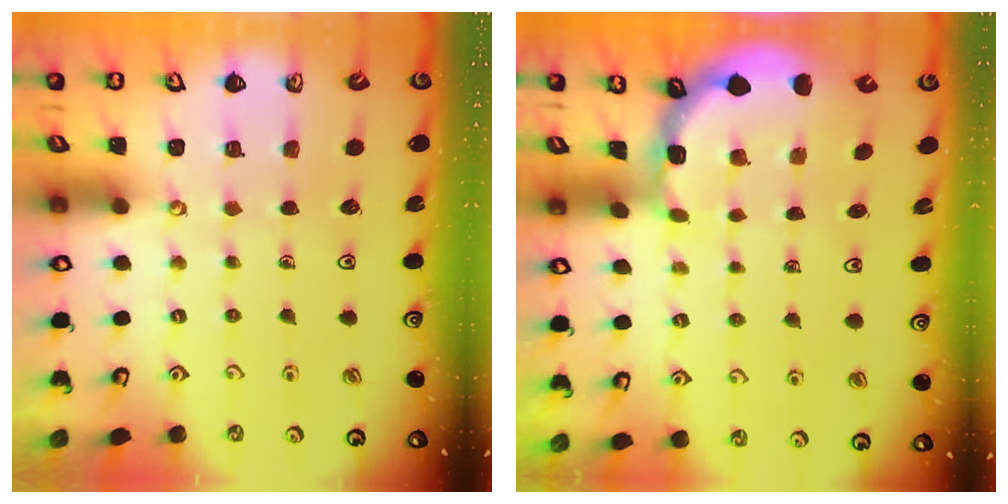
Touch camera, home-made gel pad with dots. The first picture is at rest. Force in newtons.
{"total": 2.0, "press": 2.0, "slide": 0.3}